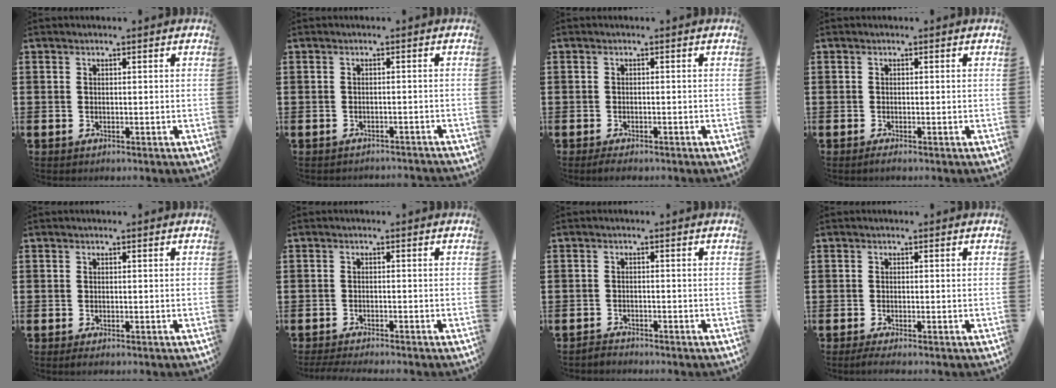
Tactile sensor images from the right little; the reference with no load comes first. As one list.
[{"total": 1.0, "force": [-1.0, -0.1, 0.0], "torque": [-0.002, 0.001, -0.021]}, {"total": 1.0, "force": [-0.7, 0.3, 0.6], "torque": [-0.012, -0.002, -0.015]}, {"total": 0.5, "force": [-0.3, 0.0, 0.4], "torque": [-0.007, -0.003, -0.006]}, {"total": 0.5, "force": [-0.2, 0.1, 0.4], "torque": [-0.008, 0.000, -0.005]}, {"total": 1.4, "force": [-1.3, -0.1, 0.4], "torque": [-0.007, 0.001, -0.026]}, {"total": 1.2, "force": [-1.2, 0.1, -0.1], "torque": [-0.002, 0.002, -0.025]}, {"total": 0.9, "force": [-0.5, 0.0, 0.7], "torque": [-0.010, -0.003, -0.010]}]